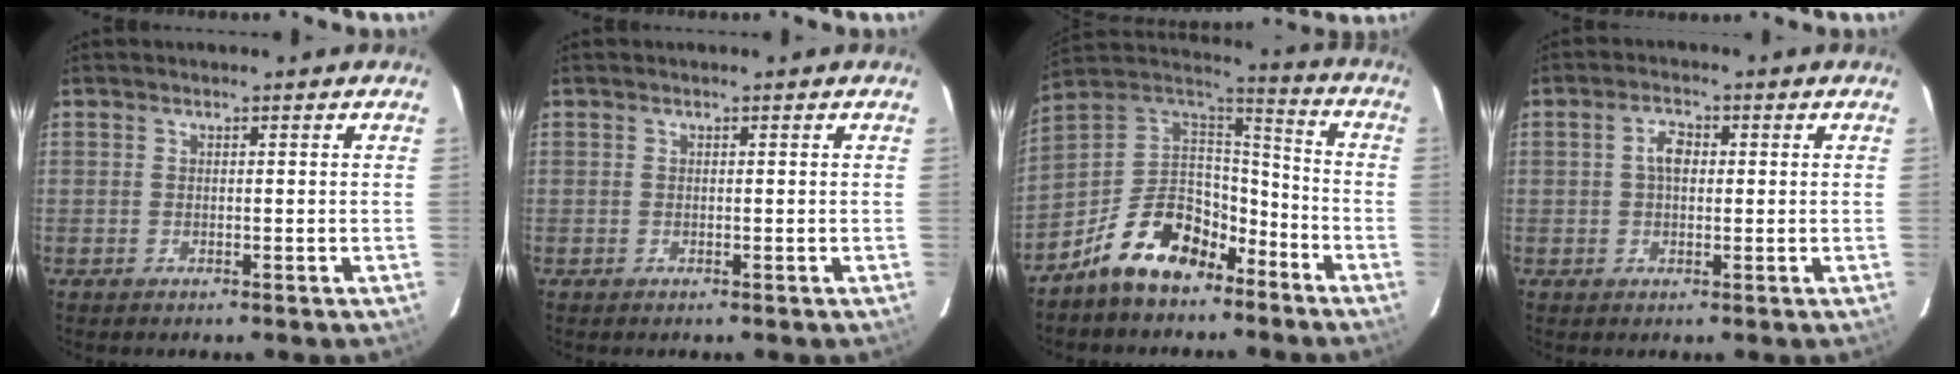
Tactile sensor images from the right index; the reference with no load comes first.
{"total": 0.0}
{"total": 16.9, "force": [-10.8, 9.1, 9.3], "torque": [-0.194, 0.037, -0.177]}
{"total": 3.3, "force": [0.4, 2.1, 2.5], "torque": [-0.047, 0.011, 0.007]}